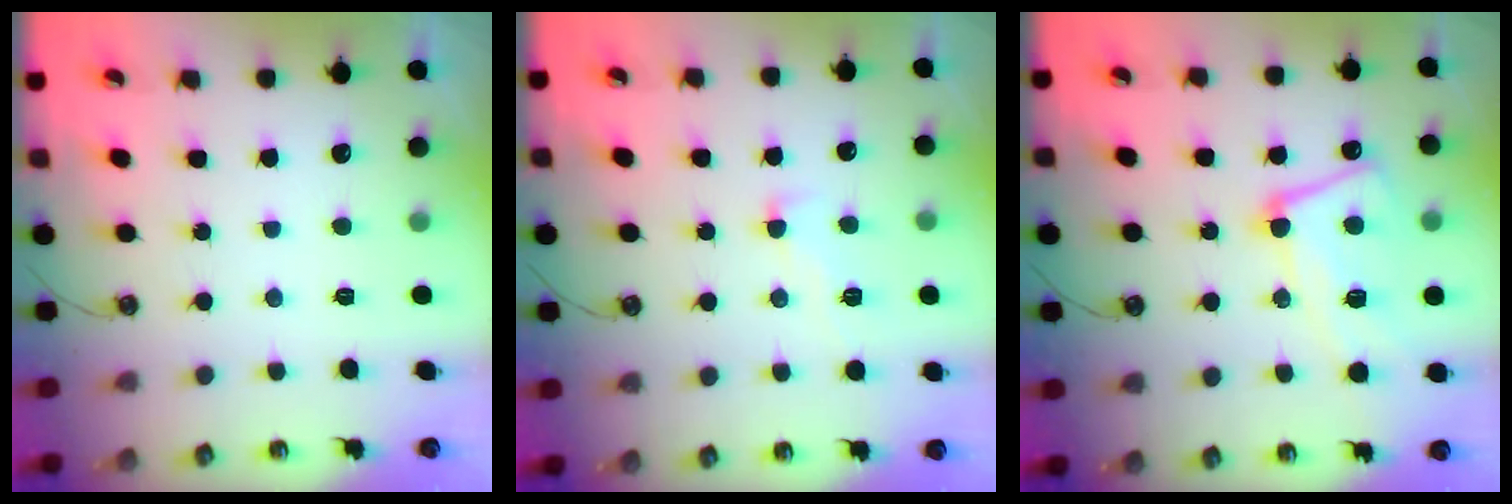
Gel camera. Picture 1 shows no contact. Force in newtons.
{"total": 1.0, "press": 0.7, "slide": 0.8}
{"total": 11.5, "press": 11.4, "slide": 1.5}